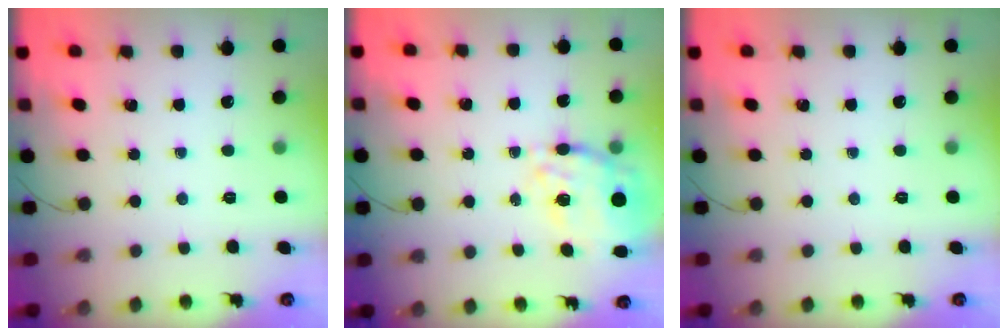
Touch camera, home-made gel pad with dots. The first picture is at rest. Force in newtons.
{"total": 11.9, "press": 11.2, "slide": 4.0}
{"total": 0.0}